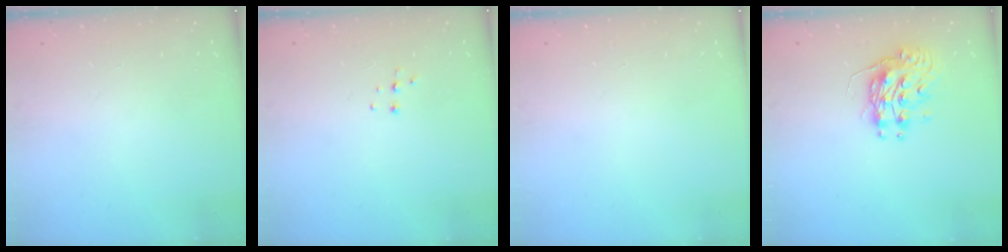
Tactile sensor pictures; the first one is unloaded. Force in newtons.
{"total": 3.8, "press": 3.8, "slide": 0.3}
{"total": 0.0}
{"total": 9.6, "press": 9.6, "slide": 0.4}